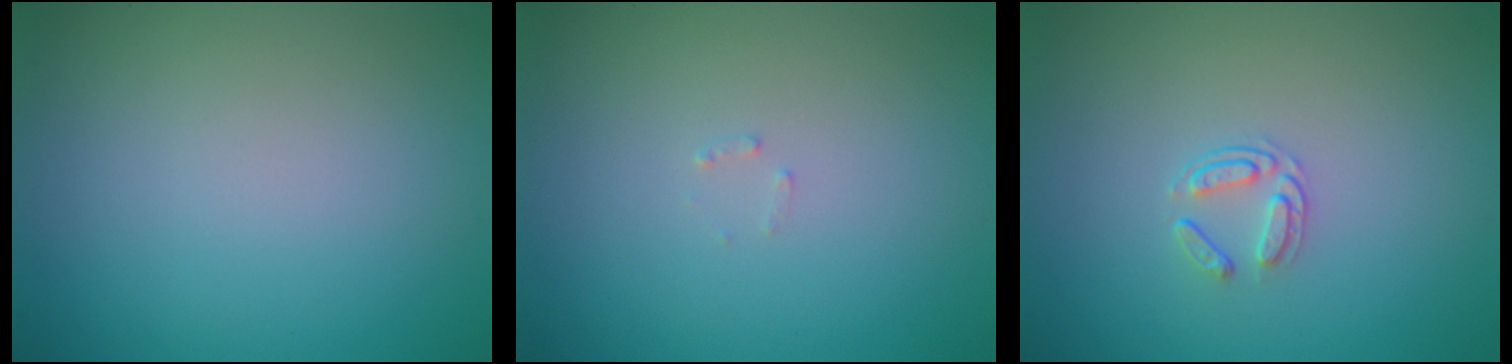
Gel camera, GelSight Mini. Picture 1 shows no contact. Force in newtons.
{"total": 0.6, "press": 0.6, "slide": 0.1}
{"total": 1.6, "press": 1.0, "slide": 1.2}